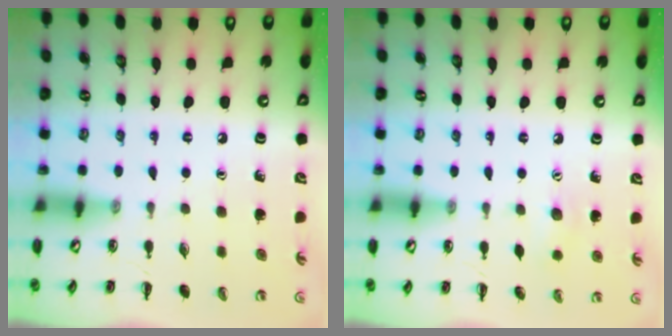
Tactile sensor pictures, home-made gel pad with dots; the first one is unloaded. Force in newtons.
{"total": 5.7, "press": 5.6, "slide": 1.0}